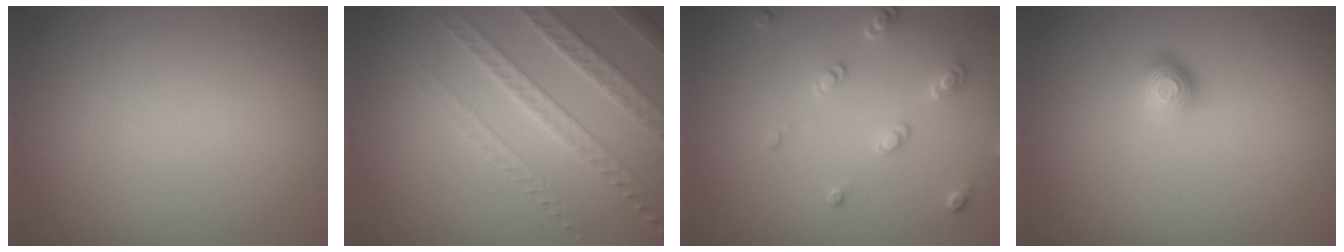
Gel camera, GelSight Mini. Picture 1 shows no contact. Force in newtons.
{"total": 3.9, "press": 3.7, "slide": 1.1}
{"total": 2.5, "press": 2.4, "slide": 0.7}
{"total": 1.2, "press": 1.0, "slide": 0.7}